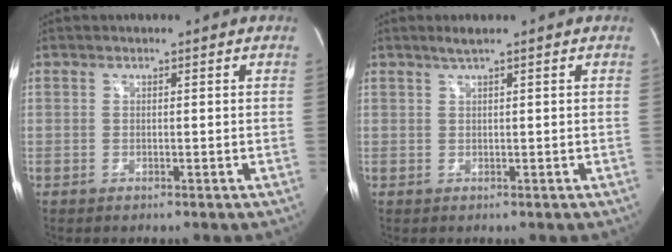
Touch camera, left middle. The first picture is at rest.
{"total": 1.5, "force": [1.0, -0.3, 1.1], "torque": [-0.028, 0.005, 0.023]}